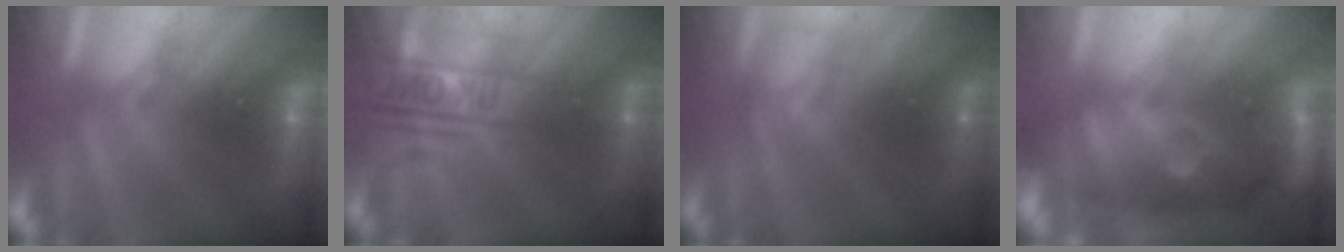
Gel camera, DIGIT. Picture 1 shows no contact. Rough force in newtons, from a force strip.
{"total": 2.3}
{"total": 2.6}
{"total": 11.1}